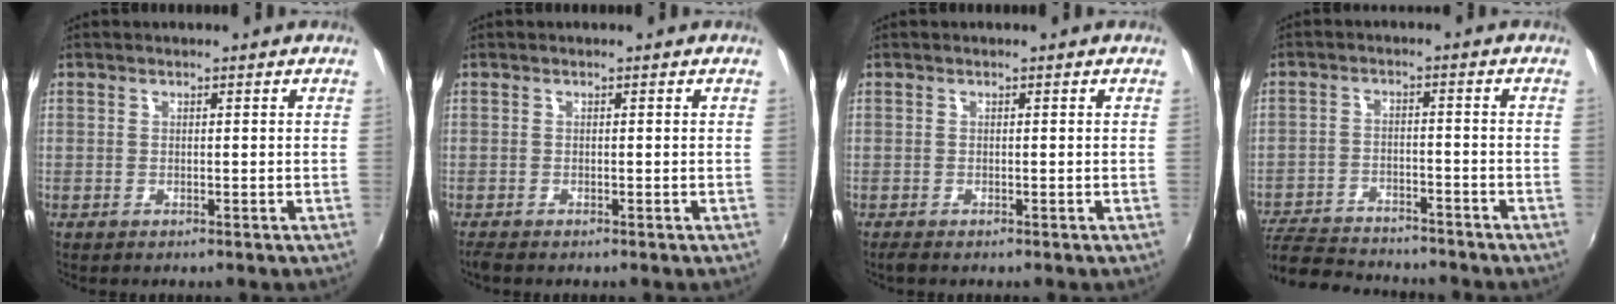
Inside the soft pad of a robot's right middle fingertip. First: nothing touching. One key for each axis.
{"total": 1.2, "fx": -1.0, "fy": 0.3, "fz": 0.6, "tx": -0.014, "ty": -0.006, "tz": -0.019}
{"total": 0.8, "fx": -0.6, "fy": 0.2, "fz": 0.5, "tx": -0.010, "ty": -0.004, "tz": -0.011}
{"total": 15.9, "fx": -13.9, "fy": 4.6, "fz": 6.1, "tx": -0.149, "ty": -0.014, "tz": -0.216}